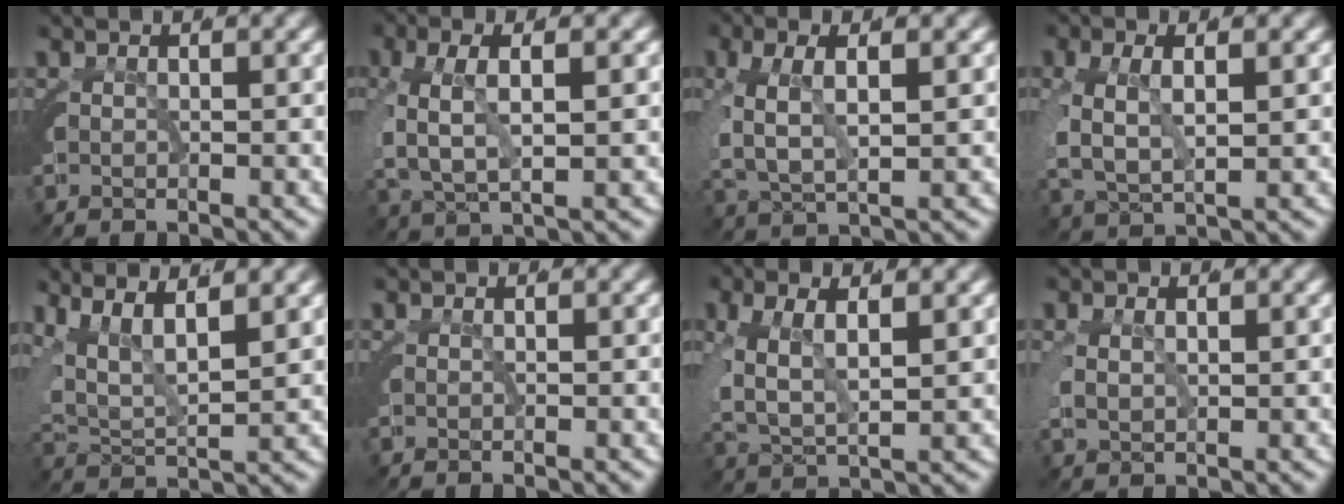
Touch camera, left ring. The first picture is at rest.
{"total": 5.8, "force": [0.1, 3.2, 4.8], "torque": [-0.110, -0.003, 0.007]}
{"total": 5.7, "force": [0.2, 3.3, 4.6], "torque": [-0.107, -0.005, 0.009]}
{"total": 5.1, "force": [0.1, 3.3, 3.9], "torque": [-0.096, -0.009, 0.010]}
{"total": 9.3, "force": [2.4, 7.0, 5.6], "torque": [-0.136, -0.011, 0.032]}
{"total": 0.0}
{"total": 6.1, "force": [0.4, 3.9, 4.7], "torque": [-0.110, -0.012, 0.015]}
{"total": 2.2, "force": [0.6, 1.6, 1.4], "torque": [-0.042, -0.009, 0.018]}